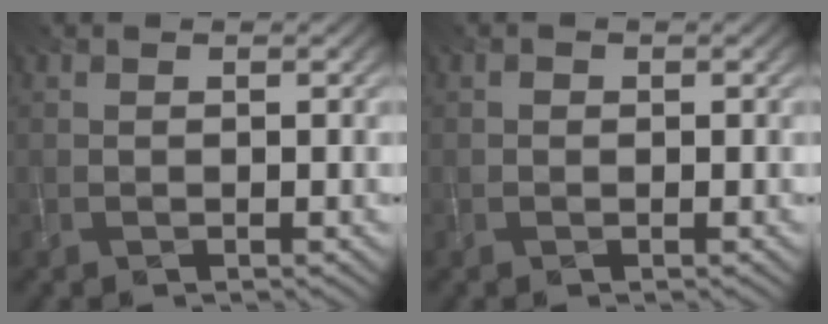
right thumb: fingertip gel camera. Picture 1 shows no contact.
{"total": 0.5, "force": [-0.1, 0.5, 0.1], "torque": [0.000, -0.004, -0.003]}